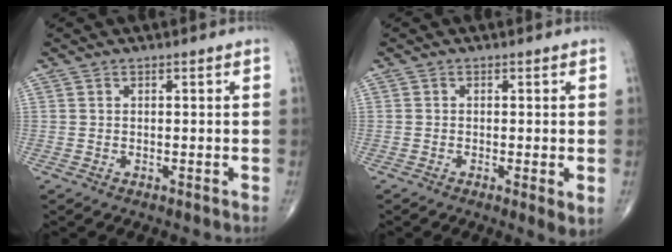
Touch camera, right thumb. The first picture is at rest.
{"total": 3.1, "force": [-0.6, 0.6, 3.0], "torque": [-0.053, -0.012, -0.014]}